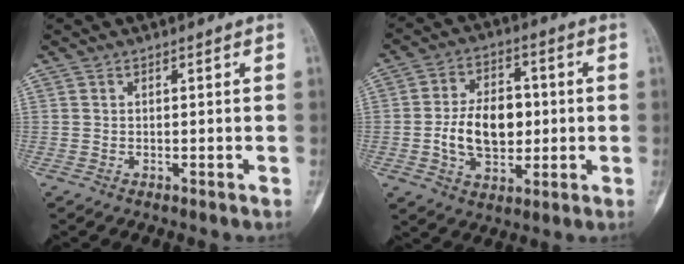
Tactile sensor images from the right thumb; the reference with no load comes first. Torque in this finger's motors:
{"motor_torque": [0.22, 0.17, 0.50, -0.16, 0.11]}